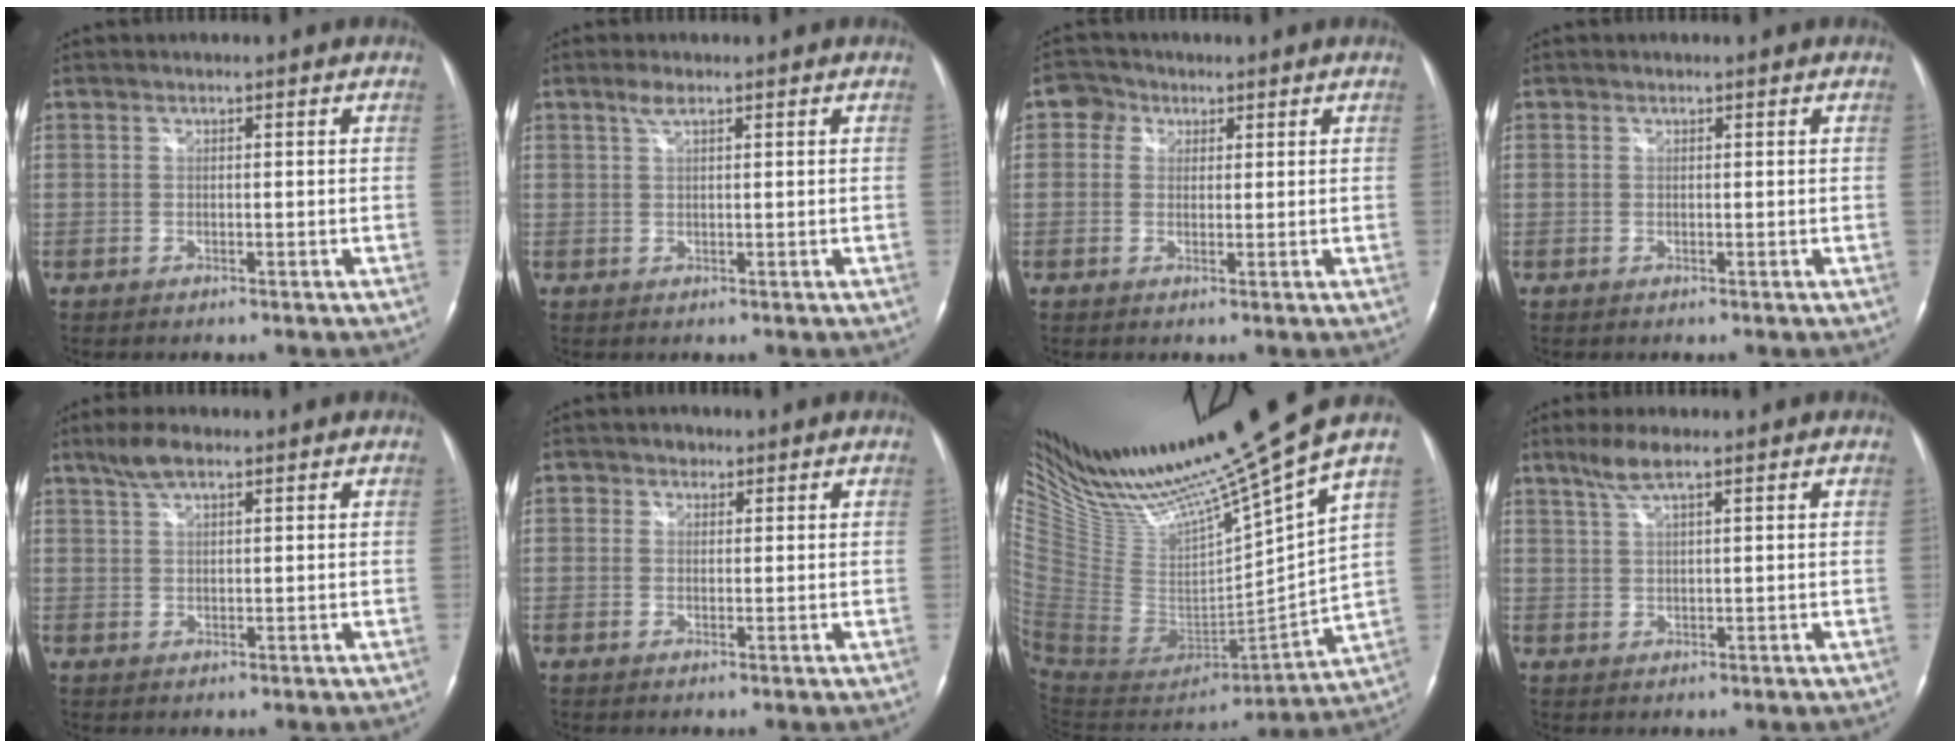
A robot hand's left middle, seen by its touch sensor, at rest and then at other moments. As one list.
[{"total": 1.9, "force": [1.2, 0.5, 1.4], "torque": [-0.031, 0.007, 0.025]}, {"total": 3.2, "force": [1.3, 2.7, 1.0], "torque": [-0.019, 0.011, 0.020]}, {"total": 0.0}, {"total": 3.9, "force": [2.8, 1.1, 2.5], "torque": [-0.057, 0.011, 0.055]}, {"total": 2.0, "force": [0.9, 1.7, 0.7], "torque": [-0.014, 0.009, 0.012]}, {"total": 28.0, "force": [23.5, 1.0, 15.1], "torque": [-0.269, -0.069, 0.408]}, {"total": 3.9, "force": [2.7, 0.3, 2.8], "torque": [-0.064, 0.007, 0.055]}]